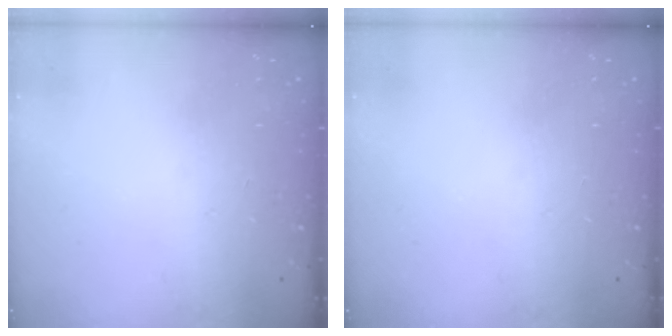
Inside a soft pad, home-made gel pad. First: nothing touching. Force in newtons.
{"total": 0.0}